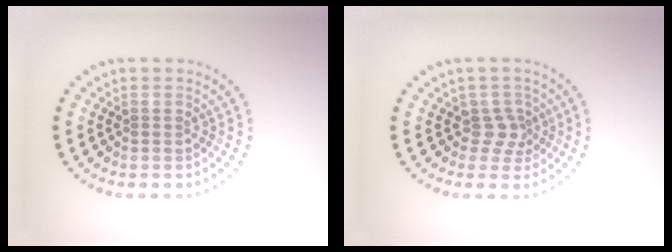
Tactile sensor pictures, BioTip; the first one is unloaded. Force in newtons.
{"total": 1.9, "press": 1.4, "slide": 1.3}